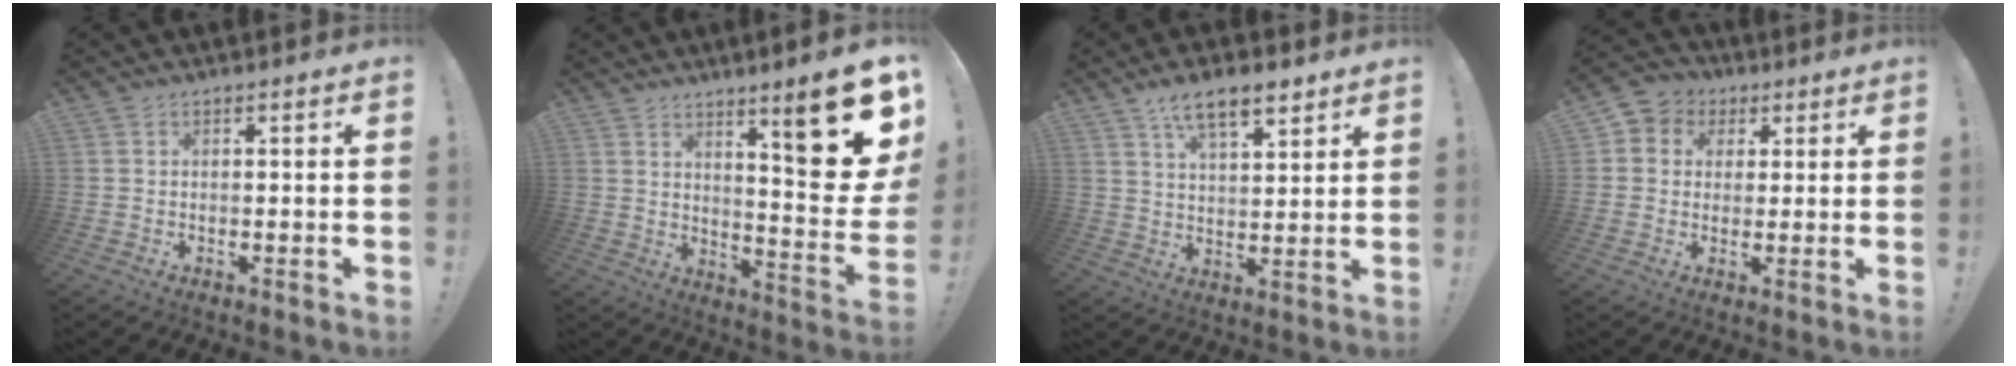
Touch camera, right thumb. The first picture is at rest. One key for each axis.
{"total": 17.9, "fx": 9.1, "fy": 3.2, "fz": 15.0, "tx": -0.193, "ty": -0.083, "tz": 0.138}
{"total": 9.6, "fx": 6.5, "fy": 3.5, "fz": 6.1, "tx": -0.089, "ty": -0.031, "tz": 0.117}
{"total": 6.1, "fx": 0.9, "fy": 5.8, "fz": 1.7, "tx": -0.015, "ty": 0.001, "tz": 0.021}